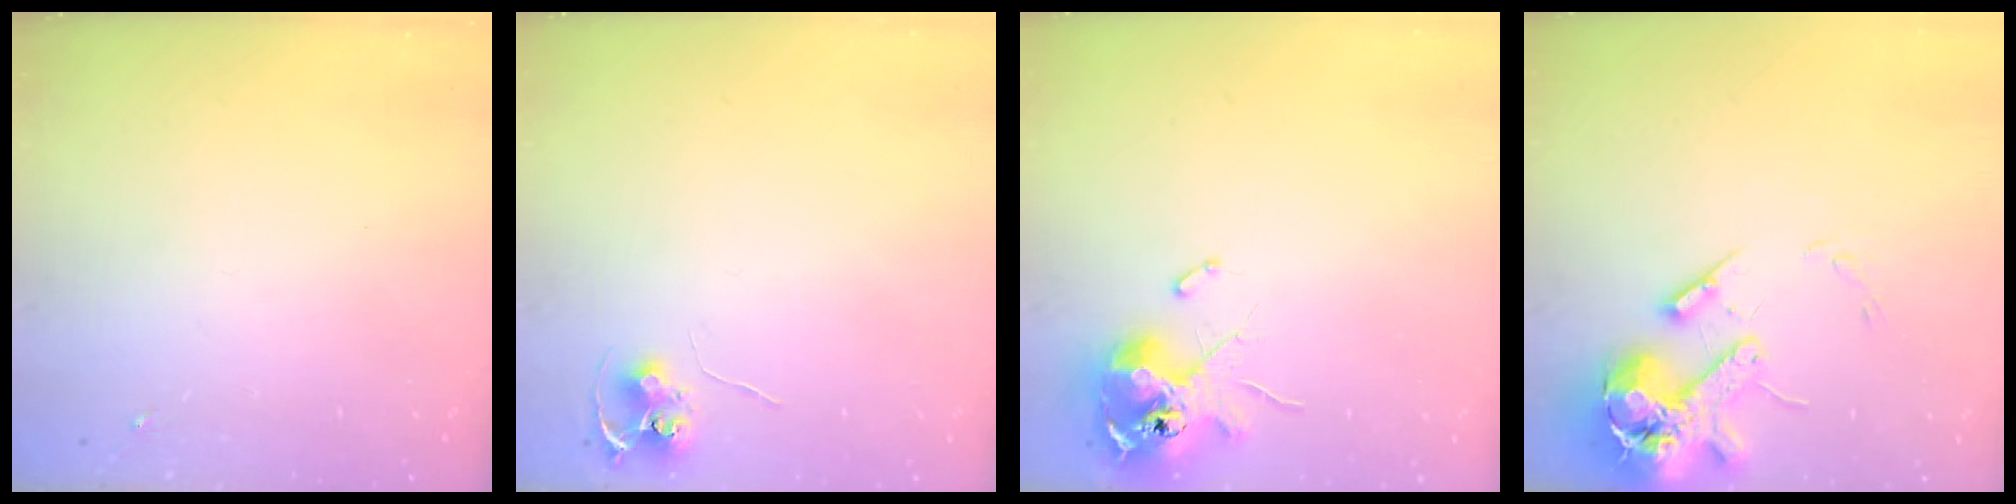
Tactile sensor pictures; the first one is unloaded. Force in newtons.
{"total": 6.9, "press": 6.9, "slide": 0.5}
{"total": 11.6, "press": 11.4, "slide": 2.1}
{"total": 15.3, "press": 15.1, "slide": 2.6}